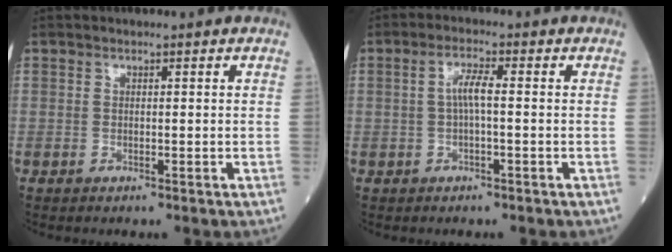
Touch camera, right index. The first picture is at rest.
{"total": 3.2, "force": [0.0, 0.4, 3.2], "torque": [-0.061, 0.008, 0.000]}